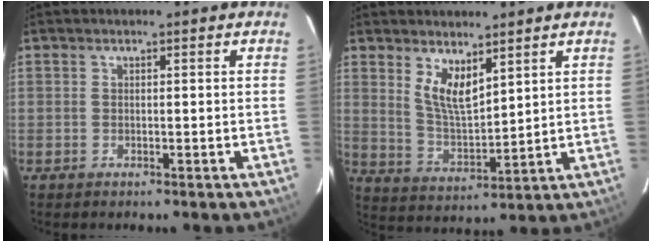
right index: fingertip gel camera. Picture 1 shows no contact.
{"total": 7.2, "force": [4.5, 2.4, 5.1], "torque": [-0.093, -0.010, 0.094]}